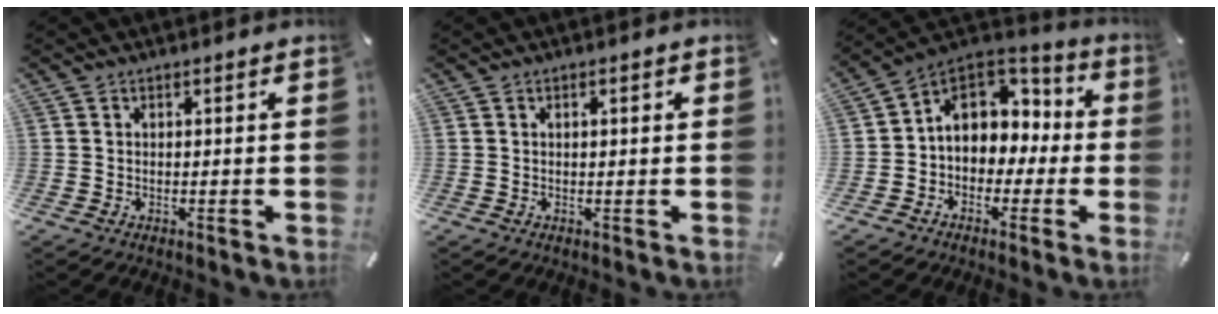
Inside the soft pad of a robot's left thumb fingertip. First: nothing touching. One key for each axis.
{"total": 1.1, "fx": 0.2, "fy": 0.5, "fz": 0.9, "tx": -0.010, "ty": 0.001, "tz": 0.000}
{"total": 10.6, "fx": 1.5, "fy": 9.2, "fz": 5.0, "tx": -0.104, "ty": -0.003, "tz": 0.033}